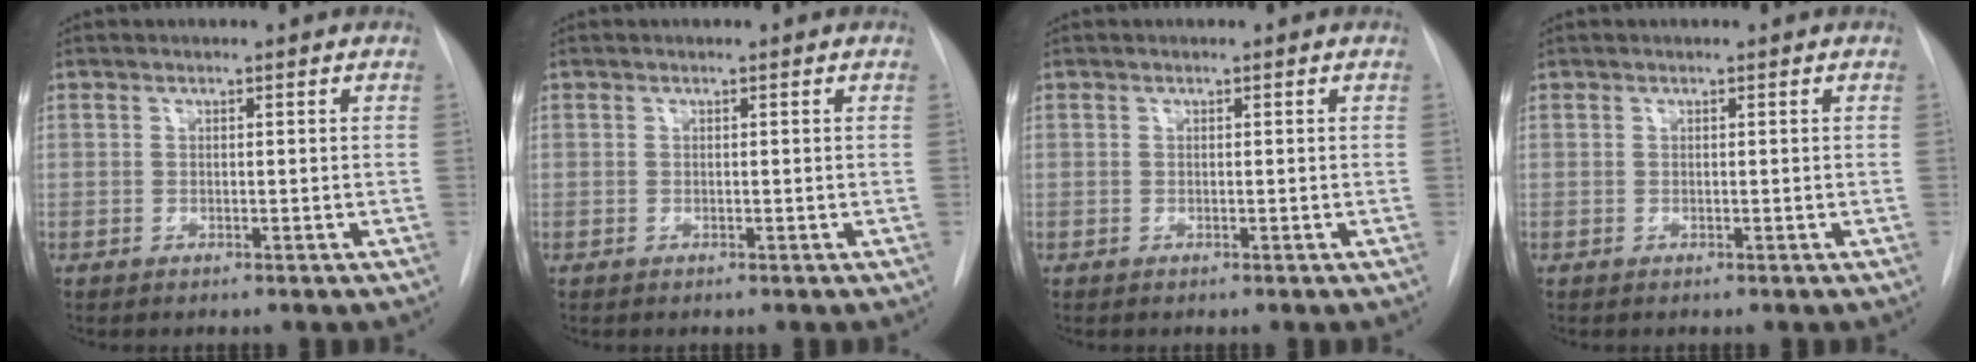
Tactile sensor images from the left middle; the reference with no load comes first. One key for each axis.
{"total": 0.0}
{"total": 0.0}
{"total": 0.0}